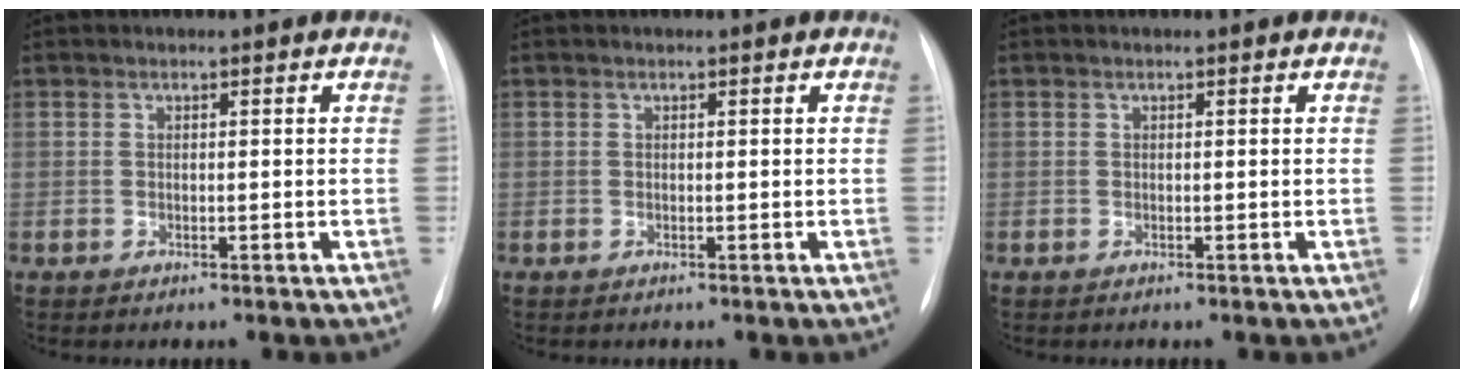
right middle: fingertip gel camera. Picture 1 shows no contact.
{"total": 0.0}
{"total": 0.0}